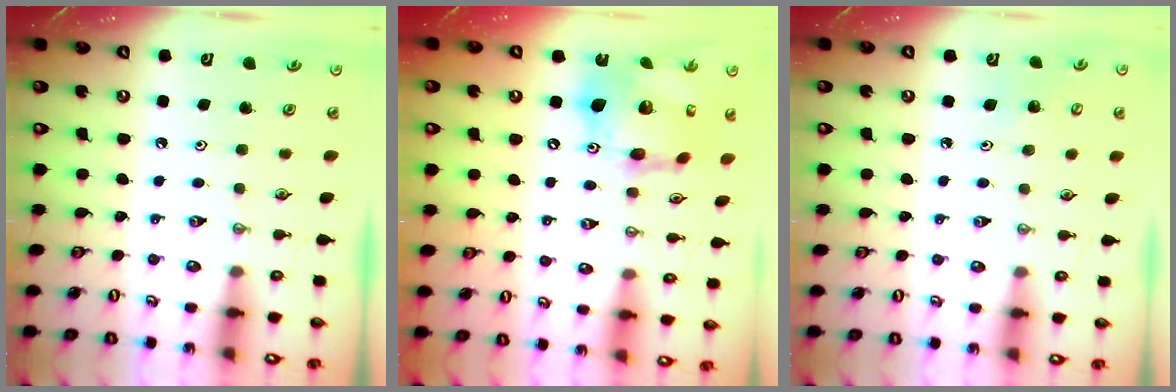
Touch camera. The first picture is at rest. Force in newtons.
{"total": 19.2, "press": 19.1, "slide": 2.0}
{"total": 5.0, "press": 4.8, "slide": 1.2}